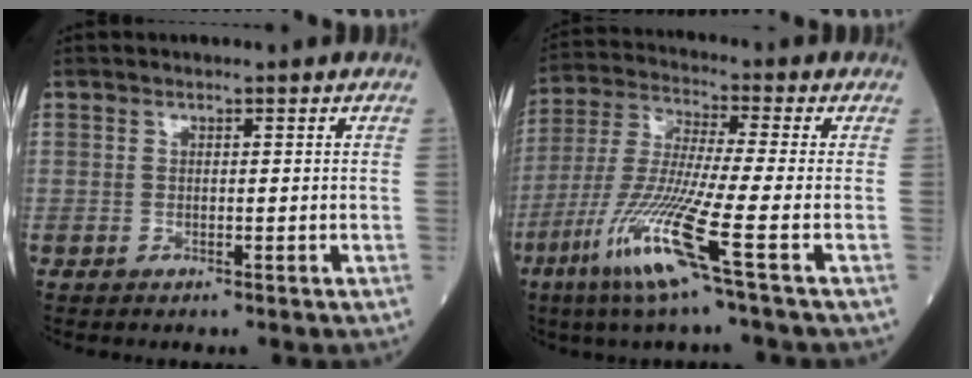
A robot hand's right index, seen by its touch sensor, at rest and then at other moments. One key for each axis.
{"total": 13.1, "fx": -6.2, "fy": -1.2, "fz": 11.5, "tx": -0.244, "ty": -0.031, "tz": -0.125}